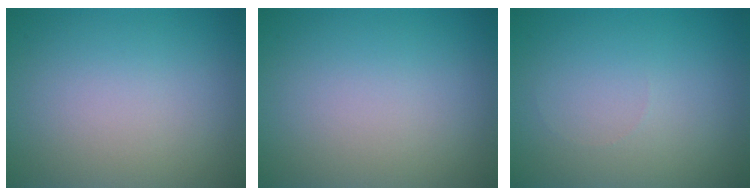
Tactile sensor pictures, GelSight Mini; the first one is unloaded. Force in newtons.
{"total": 0.0}
{"total": 0.0}